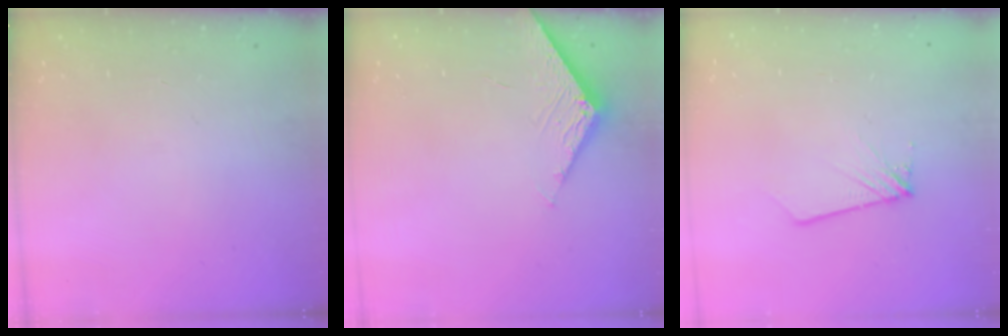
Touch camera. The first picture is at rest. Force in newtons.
{"total": 3.6, "press": 3.6, "slide": 0.3}
{"total": 1.7, "press": 1.7, "slide": 0.1}